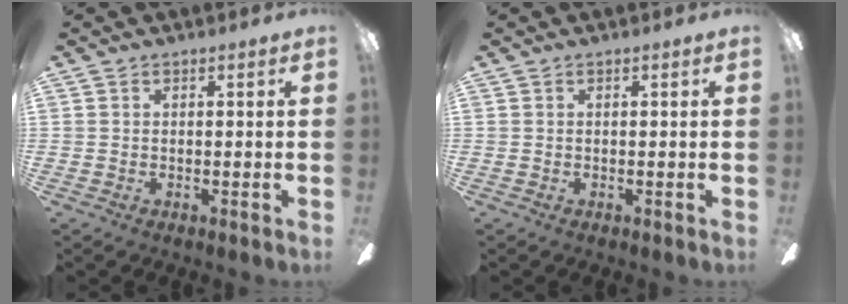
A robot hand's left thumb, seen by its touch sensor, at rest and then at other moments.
{"total": 0.0}